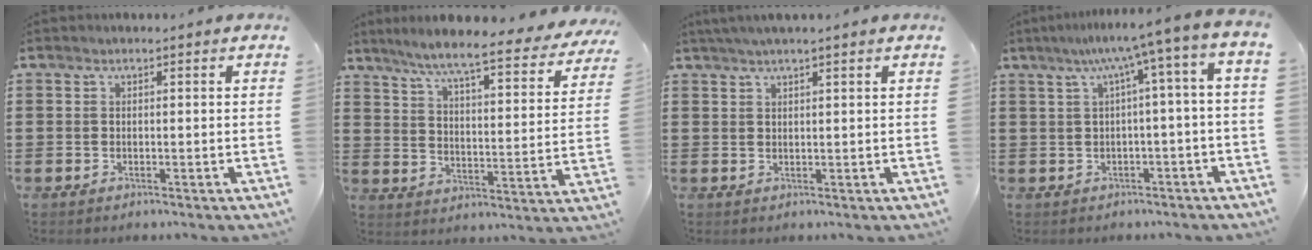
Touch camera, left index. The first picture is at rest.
{"total": 7.6, "force": [6.5, -0.3, 3.8], "torque": [-0.092, -0.049, 0.103]}
{"total": 1.7, "force": [1.3, -0.2, 1.0], "torque": [-0.020, 0.002, 0.024]}
{"total": 6.0, "force": [1.2, -0.7, 5.8], "torque": [-0.117, -0.019, 0.009]}